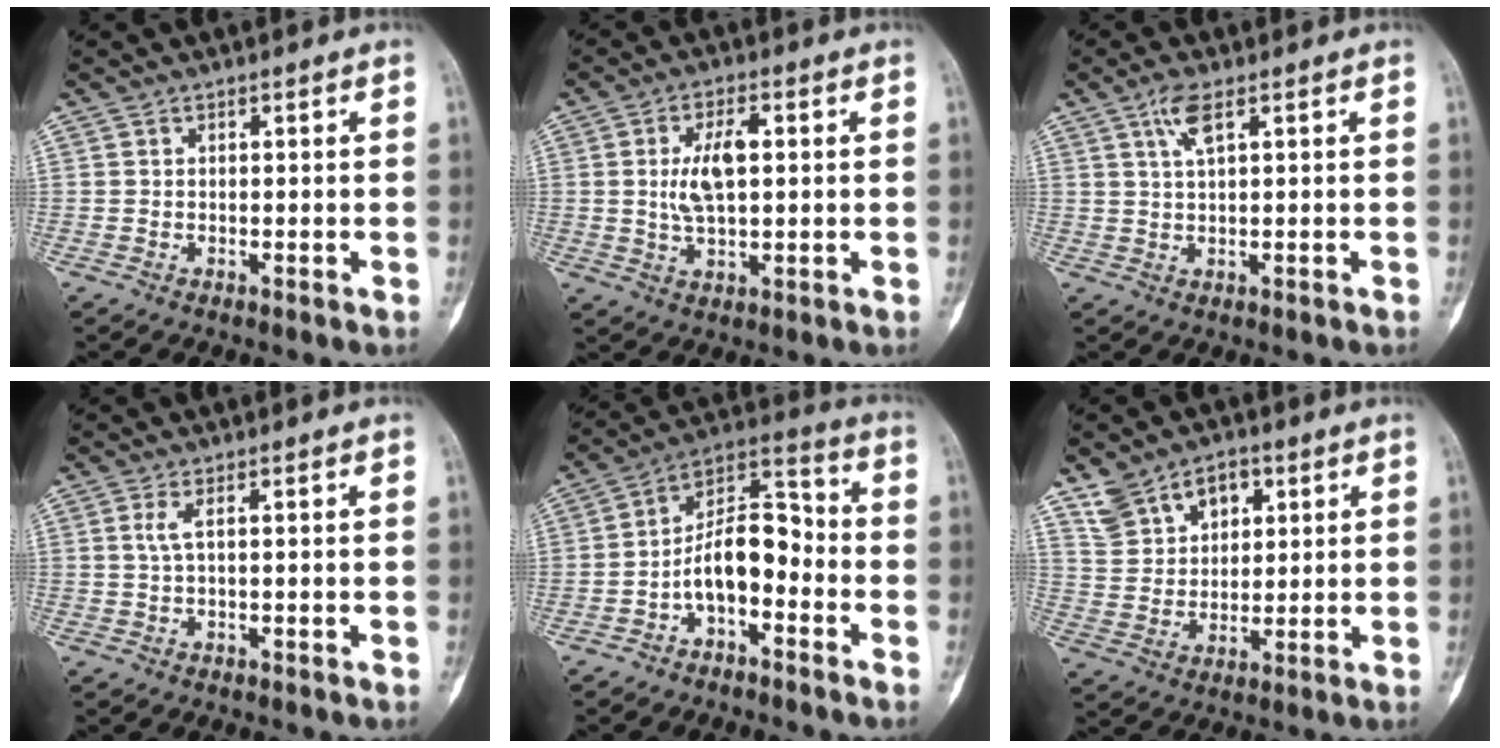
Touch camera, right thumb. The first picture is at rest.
{"total": 7.6, "force": [1.0, 3.4, 6.7], "torque": [-0.122, 0.002, 0.018]}
{"total": 3.9, "force": [1.7, 0.9, 3.4], "torque": [-0.074, 0.001, 0.039]}
{"total": 1.5, "force": [0.4, 0.1, 1.5], "torque": [-0.048, 0.005, 0.011]}
{"total": 11.4, "force": [-3.7, 6.0, 8.9], "torque": [-0.135, 0.063, -0.075]}
{"total": 8.9, "force": [5.1, 6.1, 3.9], "torque": [-0.045, -0.012, 0.102]}